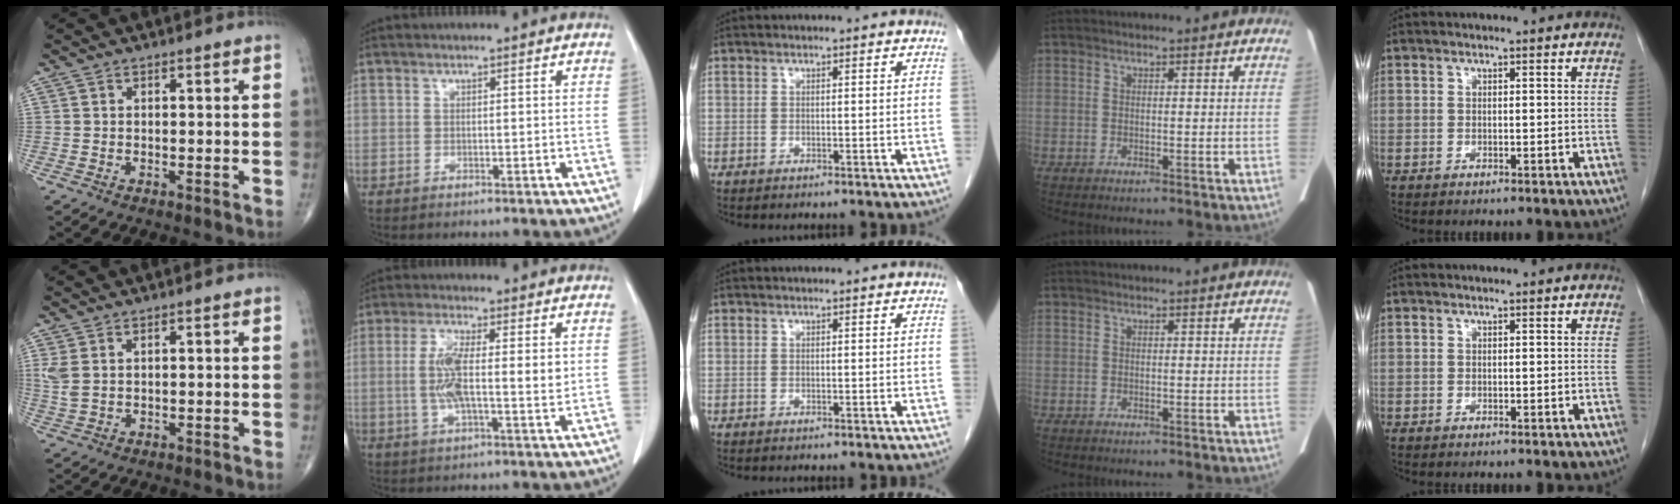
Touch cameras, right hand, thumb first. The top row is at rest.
{"thumb": {"total": 3.1, "force": [1.1, 1.7, 2.3], "torque": [-0.064, 0.005, 0.031]}, "index": {"total": 8.8, "force": [0.9, 2.1, 8.5], "torque": [-0.159, 0.007, 0.016]}}